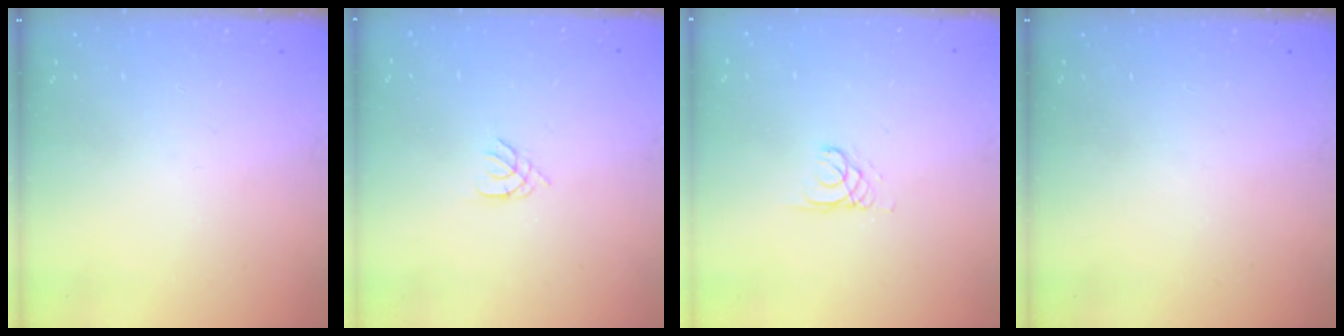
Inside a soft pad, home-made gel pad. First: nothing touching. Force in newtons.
{"total": 1.1, "press": 1.0, "slide": 0.3}
{"total": 1.3, "press": 1.3, "slide": 0.1}
{"total": 0.0}